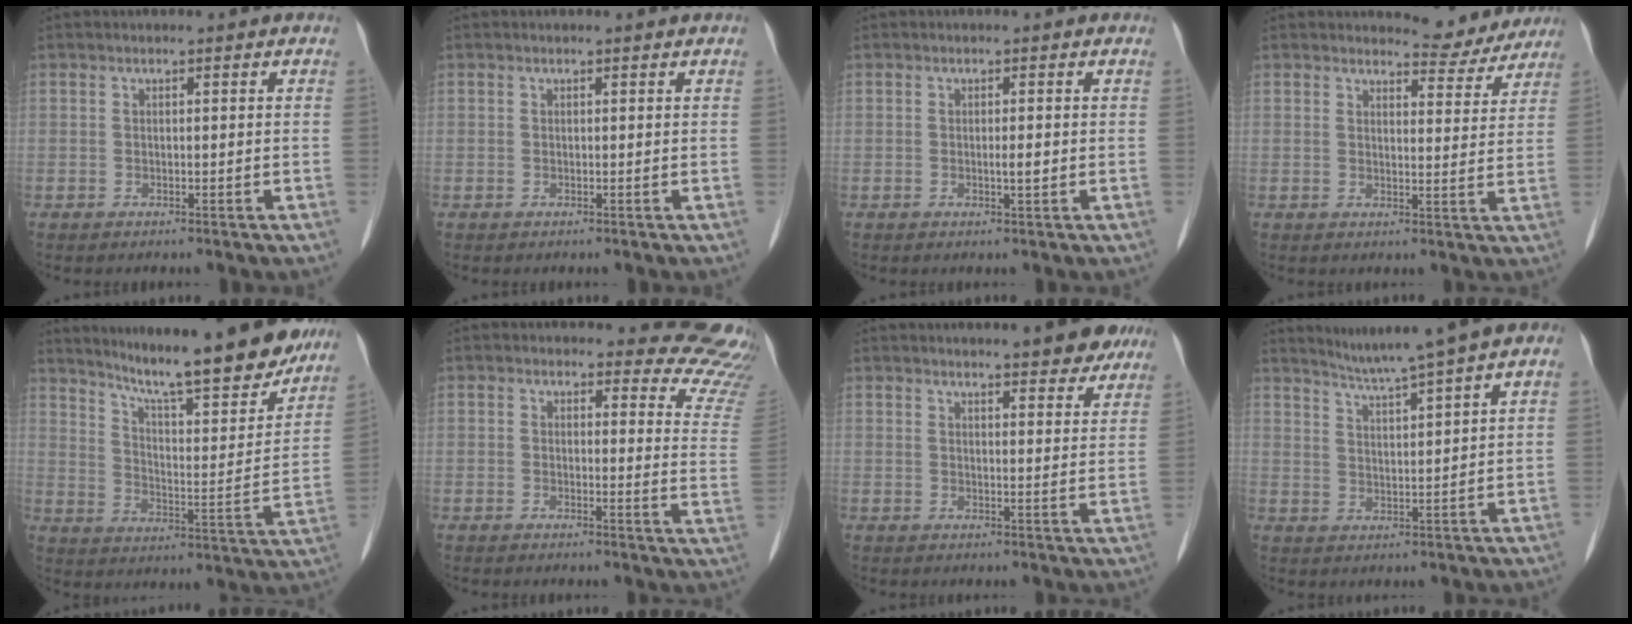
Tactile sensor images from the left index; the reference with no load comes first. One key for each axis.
{"total": 0.6, "fx": 0.6, "fy": 0.0, "fz": 0.1, "tx": -0.009, "ty": -0.001, "tz": -0.002}
{"total": 1.1, "fx": -0.1, "fy": 0.1, "fz": 1.1, "tx": -0.020, "ty": -0.001, "tz": -0.001}
{"total": 6.0, "fx": 5.8, "fy": 1.4, "fz": 0.0, "tx": 0.002, "ty": -0.016, "tz": 0.062}
{"total": 21.5, "fx": 18.5, "fy": 2.2, "fz": 10.6, "tx": -0.168, "ty": -0.024, "tz": 0.269}
{"total": 10.9, "fx": 10.7, "fy": 1.9, "fz": -0.5, "tx": 0.052, "ty": -0.105, "tz": 0.071}
{"total": 9.8, "fx": 8.5, "fy": 2.0, "fz": 4.4, "tx": -0.045, "ty": 0.001, "tz": 0.092}
{"total": 8.3, "fx": 5.8, "fy": 0.0, "fz": 5.9, "tx": -0.092, "ty": 0.022, "tz": 0.090}